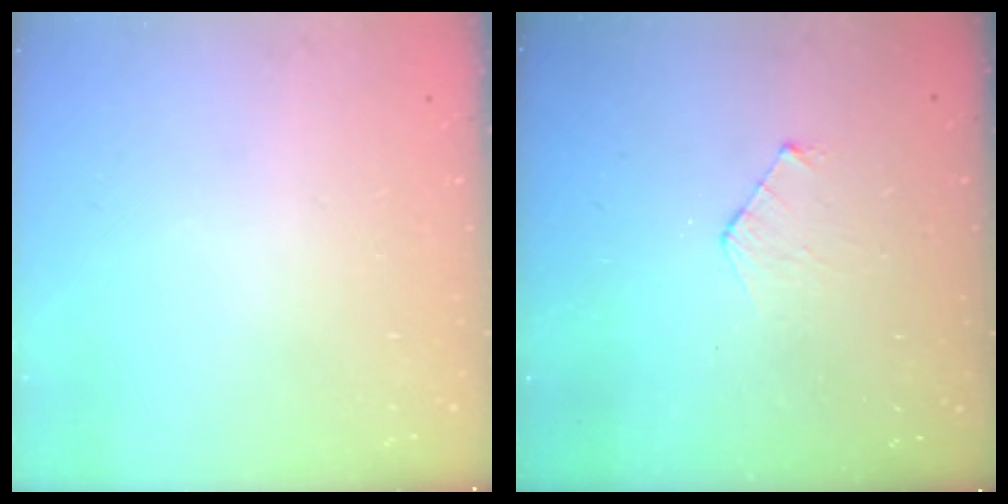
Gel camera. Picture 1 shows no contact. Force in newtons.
{"total": 3.8, "press": 3.8, "slide": 0.3}